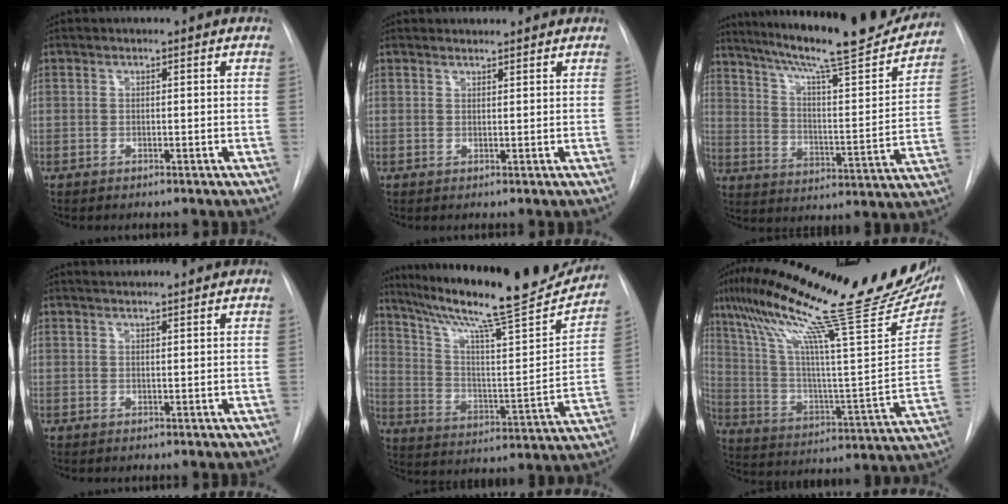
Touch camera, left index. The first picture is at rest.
{"total": 2.2, "force": [2.2, 0.3, 0.0], "torque": [-0.008, 0.013, 0.033]}
{"total": 24.5, "force": [21.7, 2.2, 11.3], "torque": [-0.187, -0.042, 0.302]}
{"total": 4.3, "force": [4.1, 0.4, 1.3], "torque": [-0.021, 0.025, 0.054]}
{"total": 26.7, "force": [22.9, 2.1, 13.6], "torque": [-0.228, -0.043, 0.331]}
{"total": 32.7, "force": [24.4, 2.8, 21.6], "torque": [-0.346, -0.016, 0.355]}